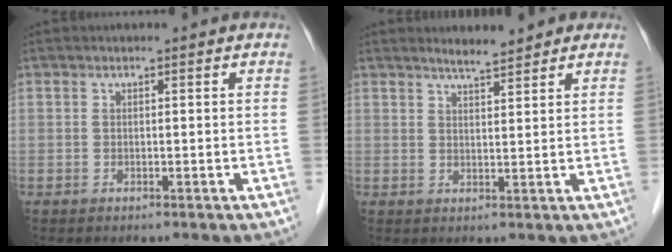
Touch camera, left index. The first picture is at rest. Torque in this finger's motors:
{"motor_torque": [-0.10, -0.19, 0.04, 0.00]}